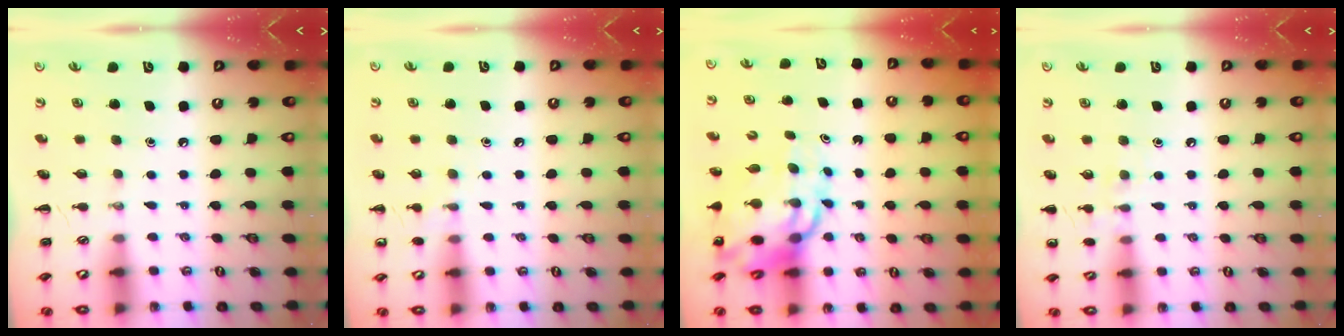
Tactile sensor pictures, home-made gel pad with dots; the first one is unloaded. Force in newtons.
{"total": 5.8, "press": 5.6, "slide": 1.5}
{"total": 13.0, "press": 12.5, "slide": 3.7}
{"total": 6.7, "press": 6.4, "slide": 2.0}